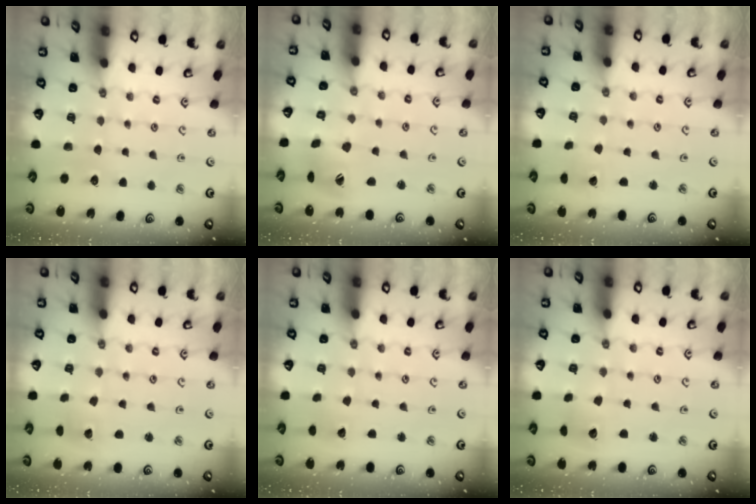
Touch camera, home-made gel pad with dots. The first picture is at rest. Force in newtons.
{"total": 9.1, "press": 9.1, "slide": 0.9}
{"total": 1.6, "press": 1.6, "slide": 0.1}
{"total": 1.9, "press": 1.9, "slide": 0.2}
{"total": 2.7, "press": 2.7, "slide": 0.2}
{"total": 2.1, "press": 2.1, "slide": 0.3}